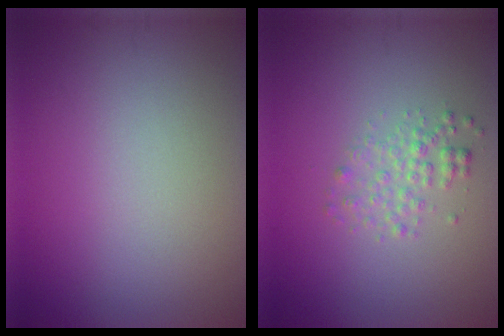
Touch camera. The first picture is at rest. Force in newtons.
{"total": 1.9, "press": 1.9, "slide": 0.1}